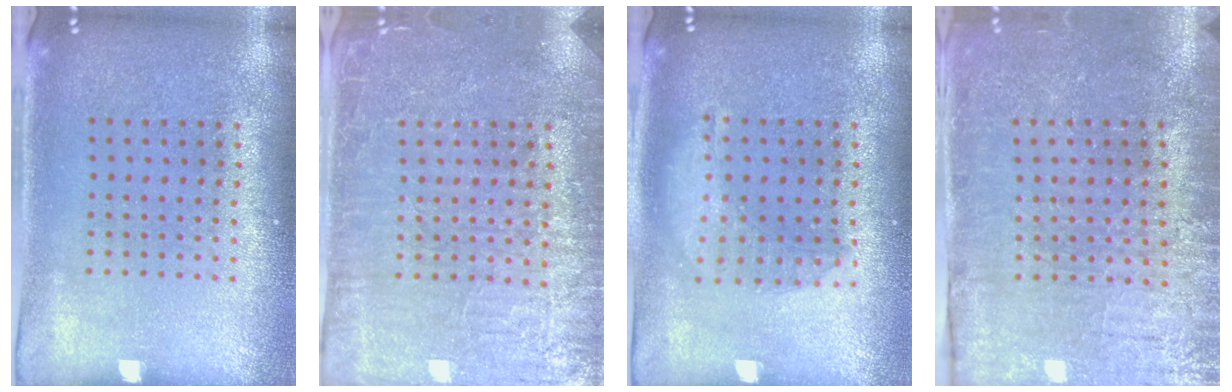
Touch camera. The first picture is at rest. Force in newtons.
{"total": 4.1, "press": 3.9, "slide": 1.1}
{"total": 1.3, "press": 1.3, "slide": 0.4}
{"total": 3.9, "press": 3.8, "slide": 0.8}